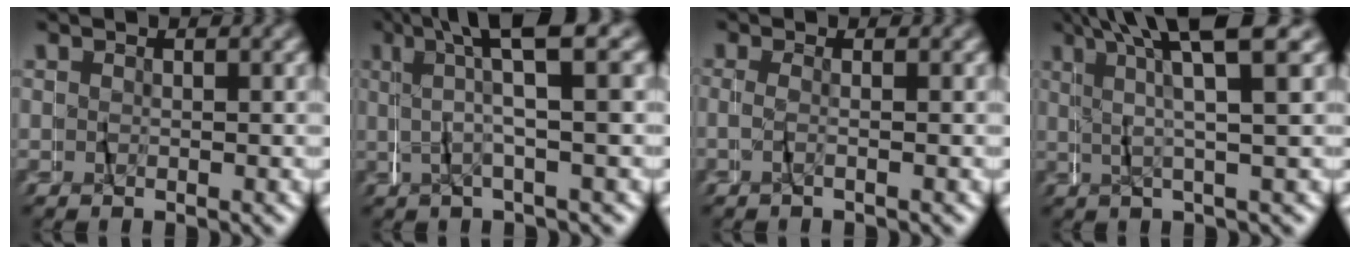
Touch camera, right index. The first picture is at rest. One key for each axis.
{"total": 5.1, "fx": 2.2, "fy": -0.5, "fz": 4.6, "tx": -0.079, "ty": 0.024, "tz": 0.030}
{"total": 1.5, "fx": -0.9, "fy": -1.1, "fz": 0.3, "tx": -0.009, "ty": 0.001, "tz": -0.018}
{"total": 6.4, "fx": 3.5, "fy": -0.1, "fz": 5.4, "tx": -0.105, "ty": 0.020, "tz": 0.048}